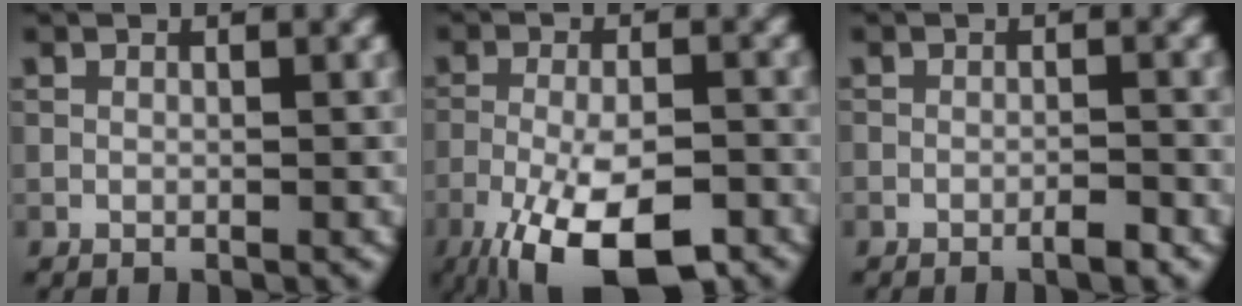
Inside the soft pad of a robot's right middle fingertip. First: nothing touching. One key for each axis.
{"total": 9.9, "fx": -5.8, "fy": 3.5, "fz": 7.2, "tx": -0.134, "ty": -0.013, "tz": -0.100}
{"total": 1.6, "fx": -1.0, "fy": 0.2, "fz": 1.1, "tx": -0.014, "ty": 0.000, "tz": -0.018}